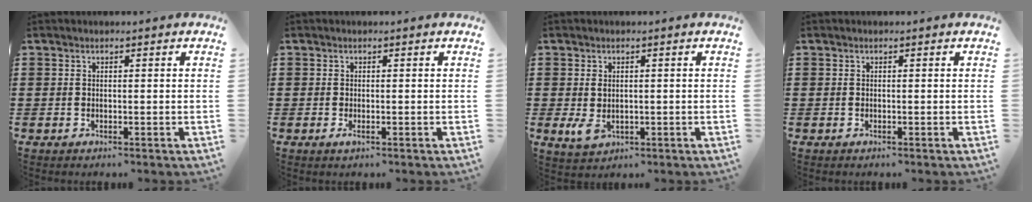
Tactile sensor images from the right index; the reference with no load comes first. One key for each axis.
{"total": 0.8, "fx": -0.2, "fy": 0.2, "fz": 0.8, "tx": -0.016, "ty": -0.004, "tz": -0.002}
{"total": 2.9, "fx": -0.2, "fy": 1.8, "fz": 2.3, "tx": -0.061, "ty": -0.006, "tz": -0.005}
{"total": 0.0}